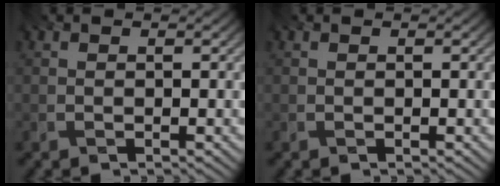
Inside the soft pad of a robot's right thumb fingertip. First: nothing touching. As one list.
[{"total": 0.0}]